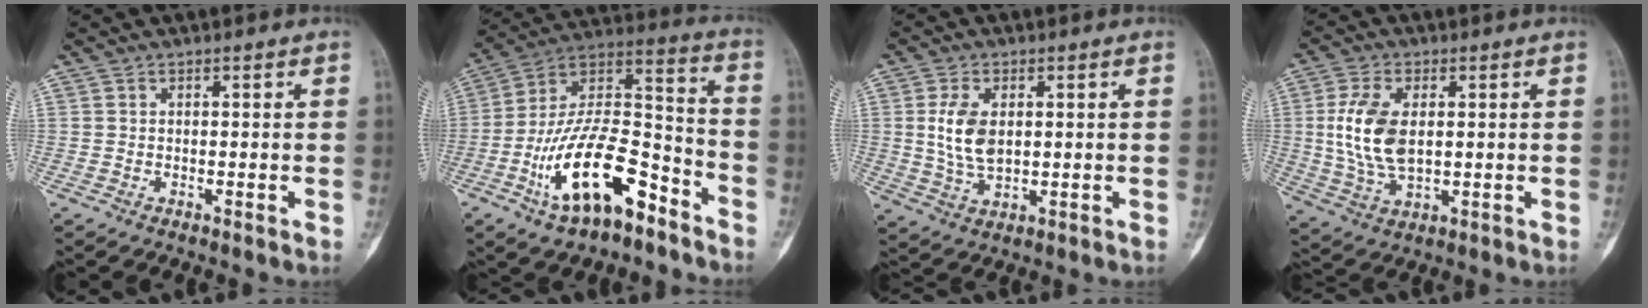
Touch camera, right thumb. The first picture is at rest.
{"total": 21.2, "force": [-11.0, 9.3, 15.6], "torque": [-0.264, 0.087, -0.188]}
{"total": 7.5, "force": [0.9, 4.3, 6.1], "torque": [-0.119, -0.007, 0.022]}
{"total": 10.8, "force": [0.9, 5.9, 9.0], "torque": [-0.190, -0.007, 0.023]}